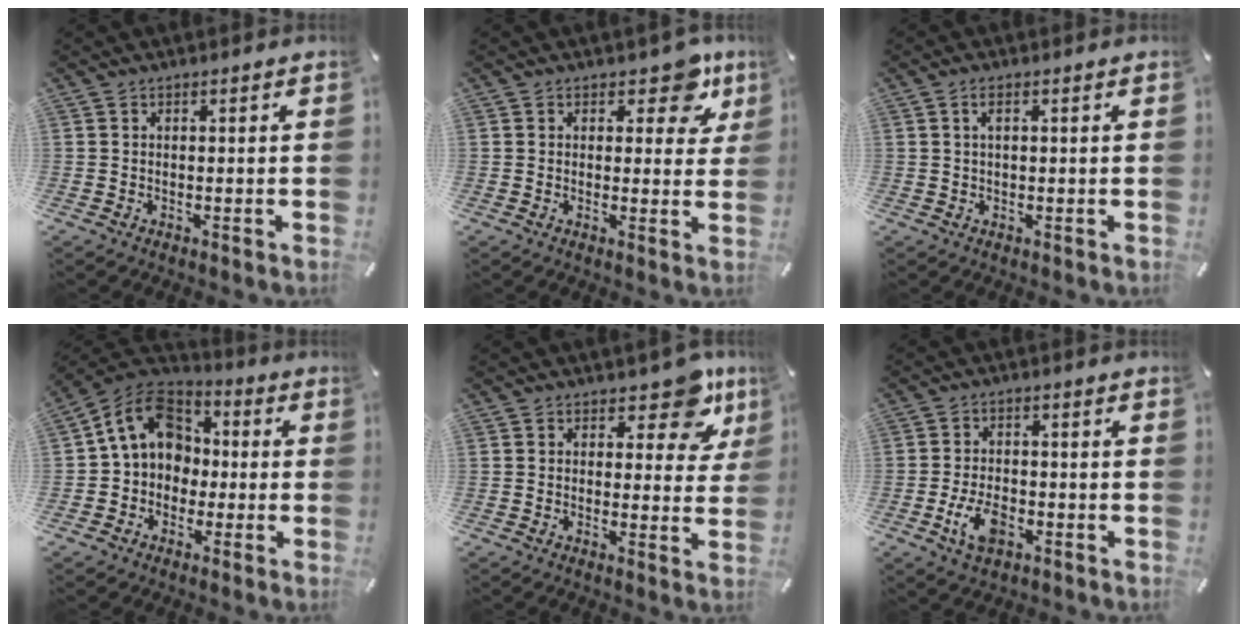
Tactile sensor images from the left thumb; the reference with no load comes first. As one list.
[{"total": 8.4, "force": [4.5, 4.8, 5.1], "torque": [-0.047, -0.022, 0.073]}, {"total": 1.7, "force": [0.5, 0.8, 1.4], "torque": [-0.030, 0.005, 0.007]}, {"total": 12.3, "force": [1.1, 10.8, 5.9], "torque": [-0.104, 0.011, 0.017]}, {"total": 10.0, "force": [6.0, 5.2, 6.1], "torque": [-0.060, -0.037, 0.100]}, {"total": 7.2, "force": [-2.8, 4.2, 5.2], "torque": [-0.113, 0.009, -0.051]}]